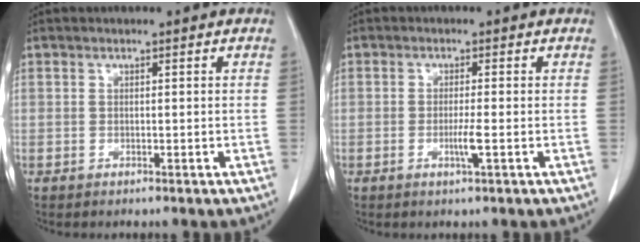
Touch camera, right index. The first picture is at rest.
{"total": 2.4, "force": [-0.6, -0.2, 2.3], "torque": [-0.042, -0.003, -0.010]}